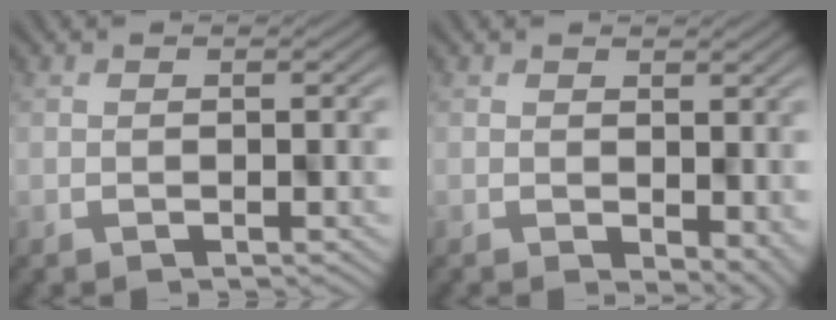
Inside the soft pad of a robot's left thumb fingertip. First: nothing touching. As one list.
[{"total": 2.4, "force": [-0.3, 1.4, 2.0], "torque": [-0.035, -0.004, 0.011]}]